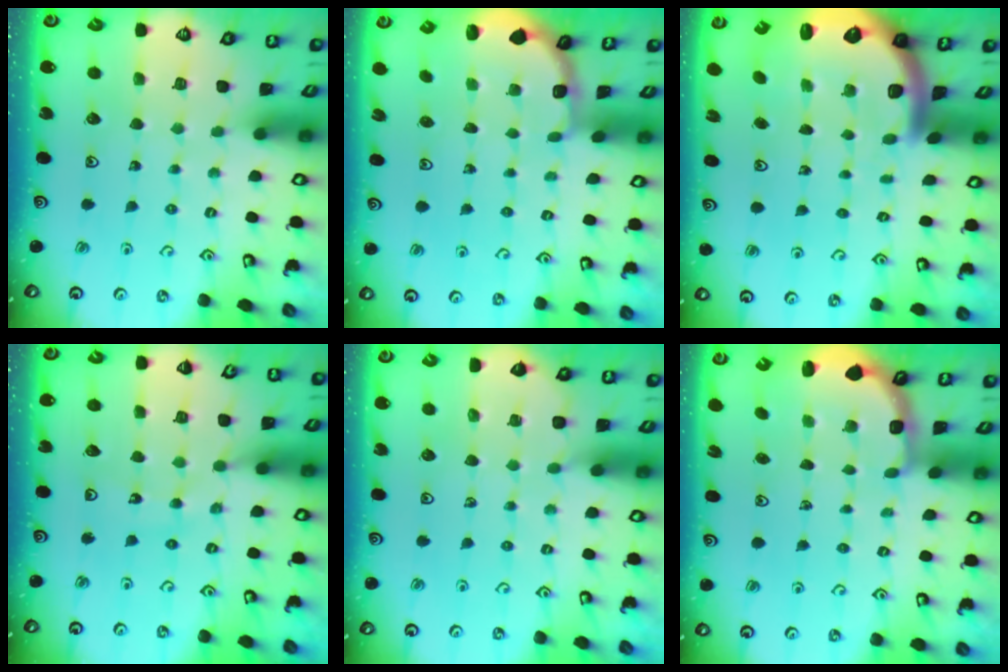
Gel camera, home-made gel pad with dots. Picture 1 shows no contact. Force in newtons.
{"total": 1.9, "press": 1.8, "slide": 0.7}
{"total": 4.6, "press": 4.5, "slide": 1.1}
{"total": 9.8, "press": 9.7, "slide": 1.1}
{"total": 2.3, "press": 2.2, "slide": 0.4}
{"total": 2.8, "press": 2.2, "slide": 1.7}